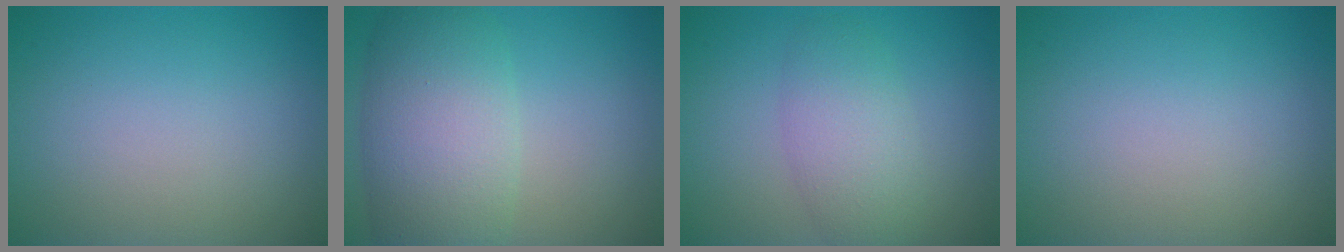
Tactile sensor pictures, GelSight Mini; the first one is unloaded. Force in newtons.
{"total": 8.1, "press": 8.1, "slide": 0.4}
{"total": 2.4, "press": 2.4, "slide": 0.3}
{"total": 0.0}